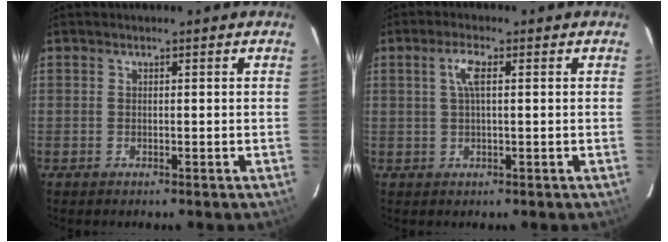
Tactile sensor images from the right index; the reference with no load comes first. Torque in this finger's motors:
{"motor_torque": [0.28, -0.07, 0.27, 0.08]}